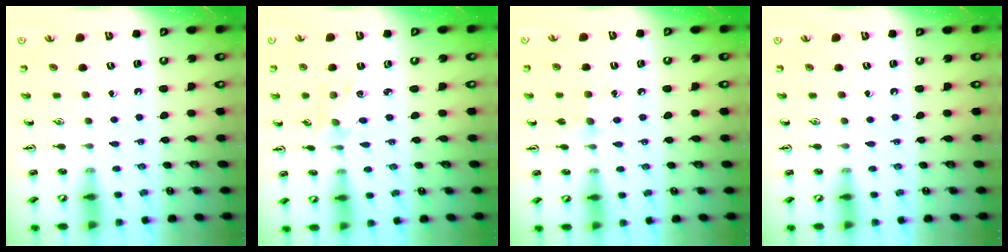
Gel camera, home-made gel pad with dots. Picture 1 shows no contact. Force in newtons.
{"total": 2.1, "press": 2.0, "slide": 0.3}
{"total": 8.0, "press": 8.0, "slide": 0.9}
{"total": 0.0}